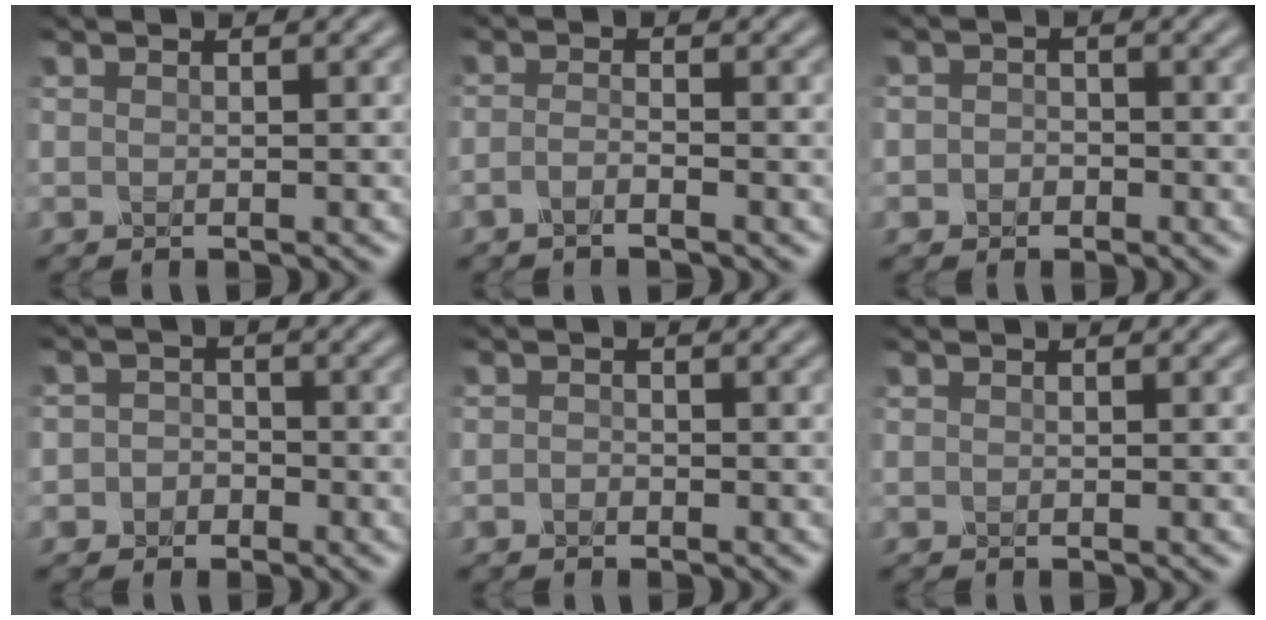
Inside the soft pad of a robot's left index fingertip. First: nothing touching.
{"total": 1.3, "force": [-0.9, 0.3, 0.9], "torque": [-0.019, 0.000, -0.021]}
{"total": 1.4, "force": [-0.5, 1.3, 0.5], "torque": [0.005, -0.001, -0.017]}
{"total": 2.5, "force": [-1.0, 2.2, 0.4], "torque": [0.022, 0.009, -0.038]}
{"total": 0.7, "force": [-0.4, 0.5, 0.3], "torque": [-0.004, -0.002, -0.009]}
{"total": 0.0}